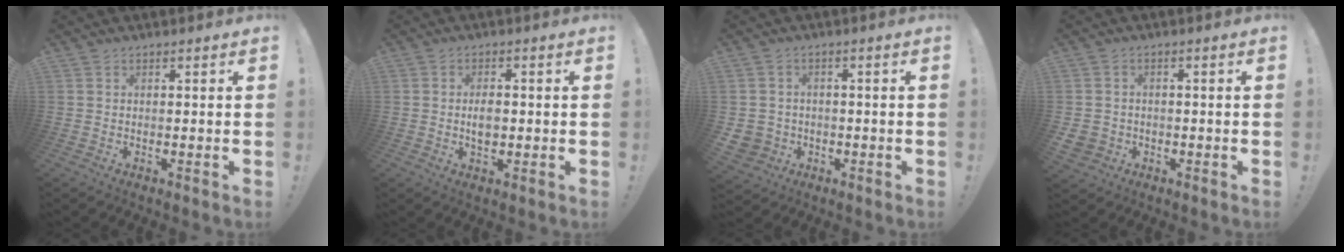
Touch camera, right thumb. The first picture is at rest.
{"total": 3.9, "force": [-0.4, 2.3, 3.0], "torque": [-0.042, -0.004, -0.012]}
{"total": 4.5, "force": [-0.8, 4.3, 1.1], "torque": [-0.028, 0.006, -0.013]}
{"total": 3.4, "force": [-0.7, 3.1, 1.2], "torque": [-0.026, -0.002, -0.015]}